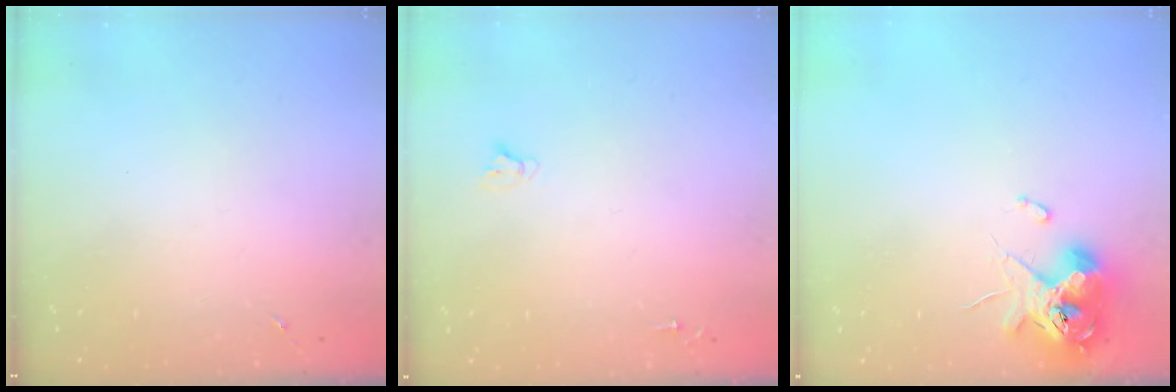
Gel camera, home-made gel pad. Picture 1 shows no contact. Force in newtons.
{"total": 2.7, "press": 2.7, "slide": 0.2}
{"total": 11.9, "press": 11.7, "slide": 2.1}